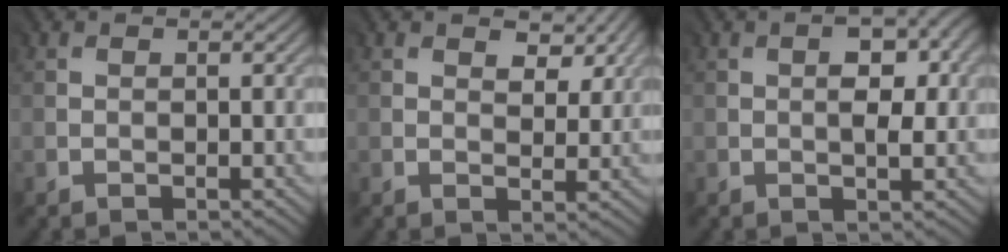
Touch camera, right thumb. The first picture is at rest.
{"total": 4.1, "force": [2.2, 2.3, 2.6], "torque": [-0.037, -0.009, 0.035]}
{"total": 3.9, "force": [0.3, 1.7, 3.5], "torque": [-0.055, -0.003, 0.007]}